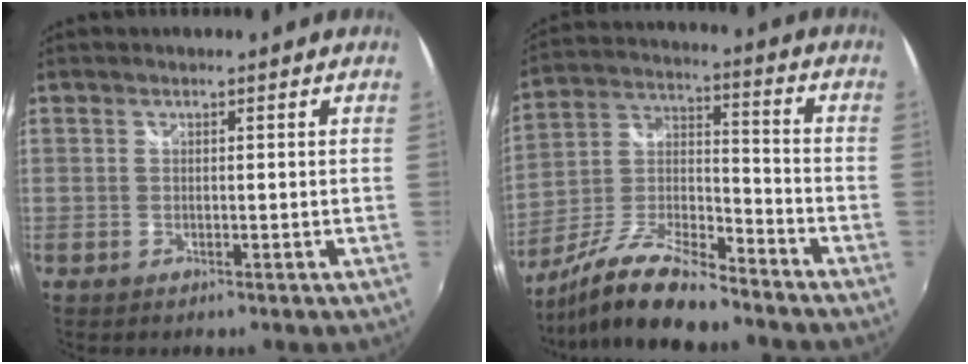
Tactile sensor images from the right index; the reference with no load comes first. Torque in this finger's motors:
{"motor_torque": [0.00, -0.37, 0.20, 0.02]}